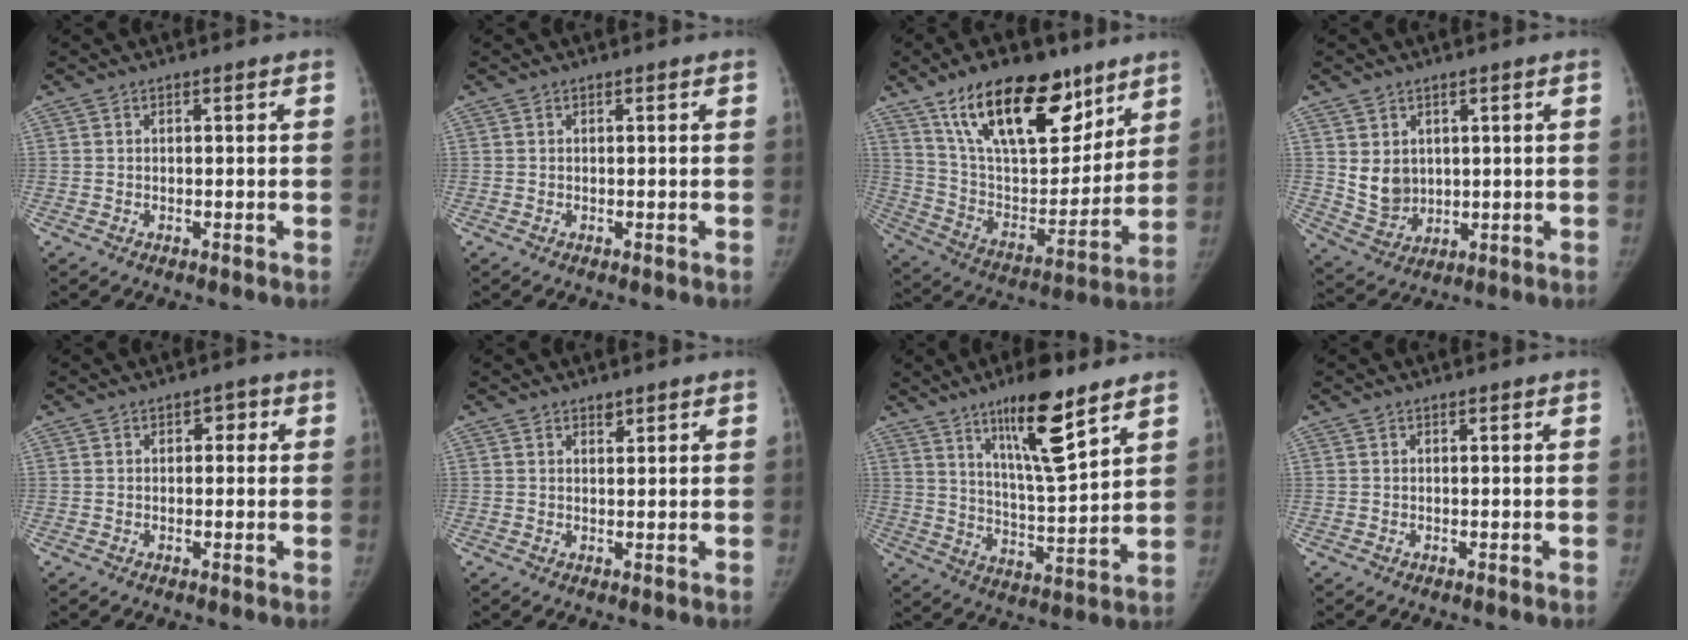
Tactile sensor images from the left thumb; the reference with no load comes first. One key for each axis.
{"total": 0.0}
{"total": 25.7, "fx": 15.9, "fy": 11.9, "fz": 16.4, "tx": -0.226, "ty": -0.046, "tz": 0.276}
{"total": 6.6, "fx": 1.7, "fy": 5.4, "fz": 3.3, "tx": -0.040, "ty": -0.021, "tz": 0.053}
{"total": 2.3, "fx": 0.5, "fy": 1.6, "fz": 1.5, "tx": 0.000, "ty": 0.005, "tz": 0.000}
{"total": 1.3, "fx": 1.1, "fy": 0.7, "fz": 0.5, "tx": 0.000, "ty": -0.007, "tz": 0.016}
{"total": 14.7, "fx": 9.2, "fy": 2.9, "fz": 11.1, "tx": -0.174, "ty": -0.059, "tz": 0.161}
{"total": 0.0}